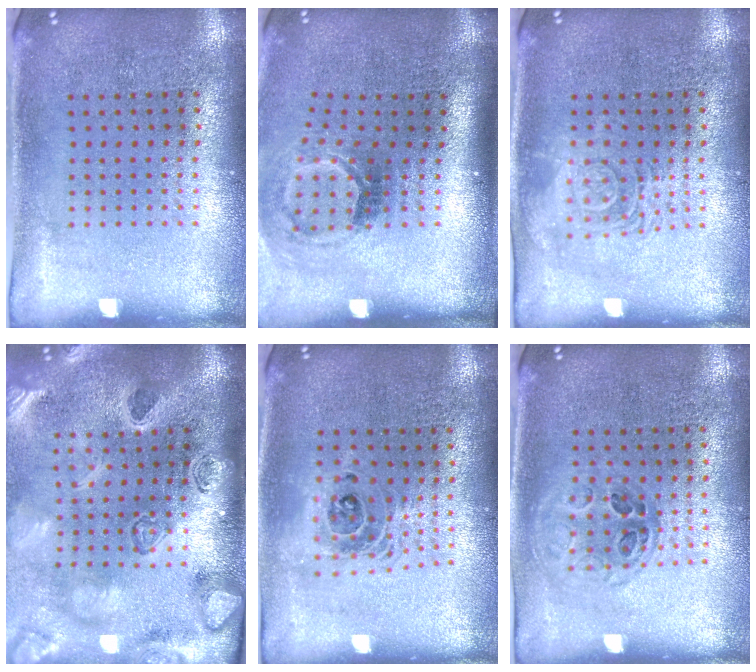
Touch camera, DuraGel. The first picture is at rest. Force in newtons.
{"total": 1.8, "press": 1.2, "slide": 1.4}
{"total": 2.8, "press": 2.8, "slide": 0.4}
{"total": 4.2, "press": 3.2, "slide": 2.7}
{"total": 1.5, "press": 1.2, "slide": 0.9}
{"total": 1.0, "press": 0.9, "slide": 0.4}